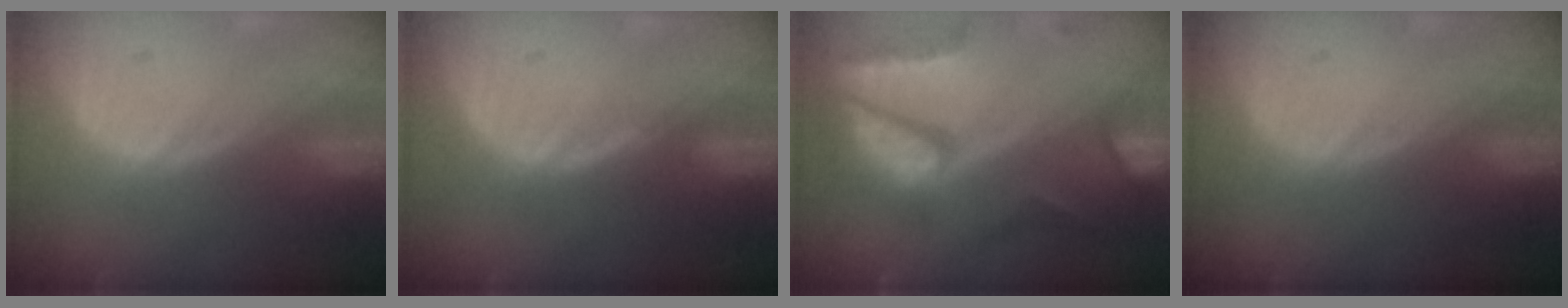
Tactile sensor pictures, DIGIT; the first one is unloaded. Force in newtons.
{"total": 1.5, "press": 1.2, "slide": 0.8}
{"total": 10.4, "press": 8.6, "slide": 5.8}
{"total": 0.0}